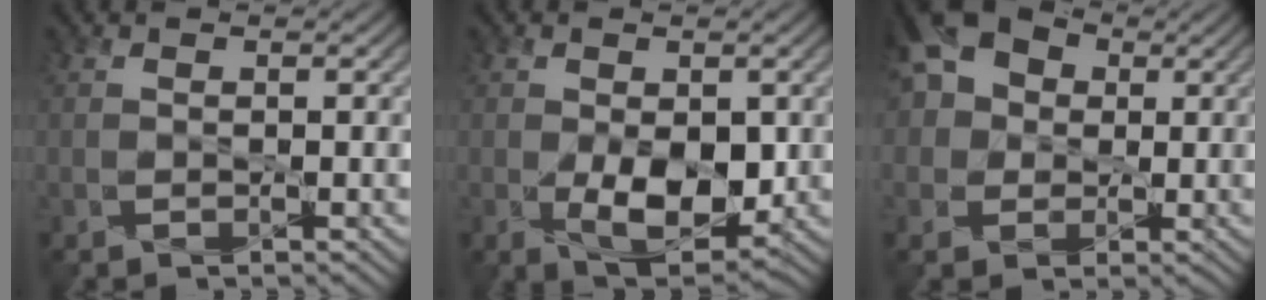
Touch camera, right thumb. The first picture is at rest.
{"total": 6.5, "force": [-0.9, 3.9, 5.1], "torque": [-0.101, -0.020, -0.004]}
{"total": 8.6, "force": [2.4, 7.0, 4.4], "torque": [-0.109, 0.029, 0.022]}